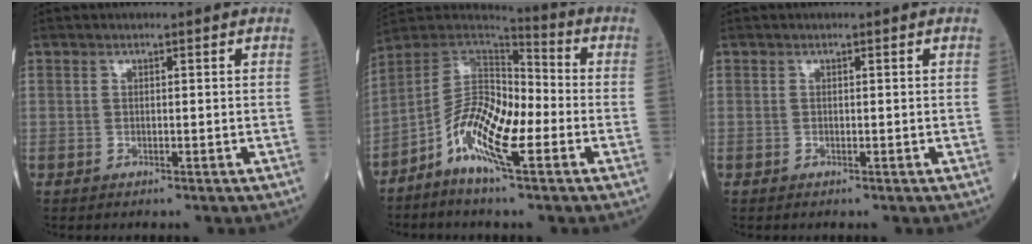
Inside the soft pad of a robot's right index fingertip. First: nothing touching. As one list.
[{"total": 11.6, "force": [-4.4, 3.0, 10.3], "torque": [-0.193, 0.011, -0.088]}, {"total": 0.0}]